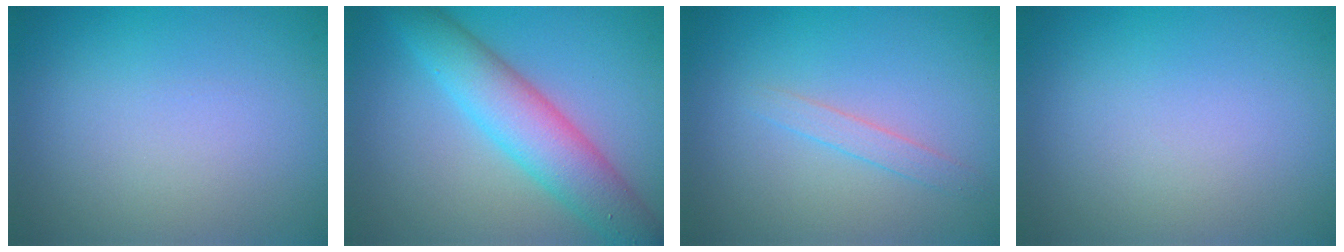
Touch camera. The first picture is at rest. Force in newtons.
{"total": 6.0, "press": 6.0, "slide": 0.1}
{"total": 1.2, "press": 1.2, "slide": 0.1}
{"total": 0.0}